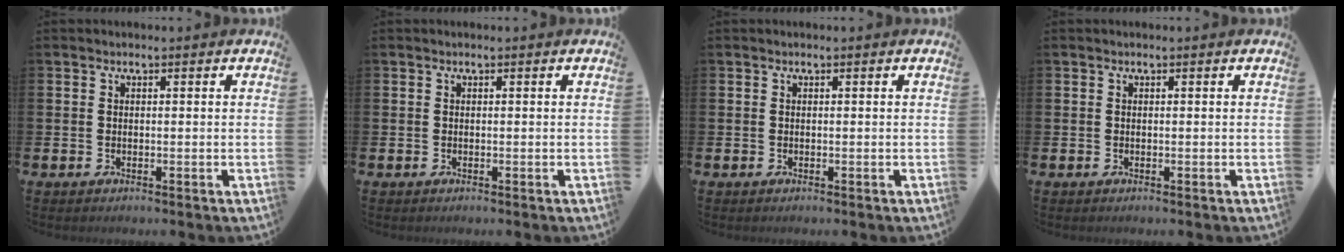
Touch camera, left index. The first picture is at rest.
{"total": 0.0}
{"total": 0.0}
{"total": 0.0}